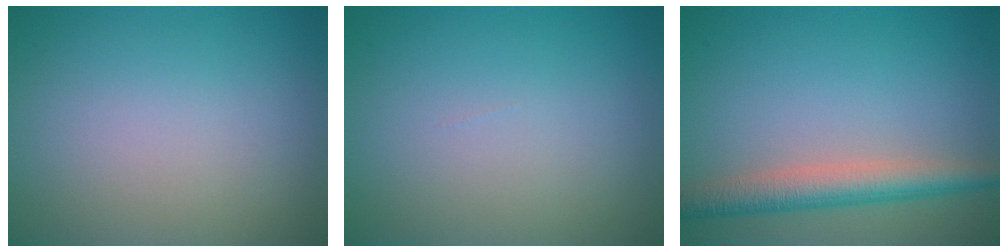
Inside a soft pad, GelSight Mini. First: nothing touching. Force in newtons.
{"total": 0.0}
{"total": 4.3, "press": 4.3, "slide": 0.1}